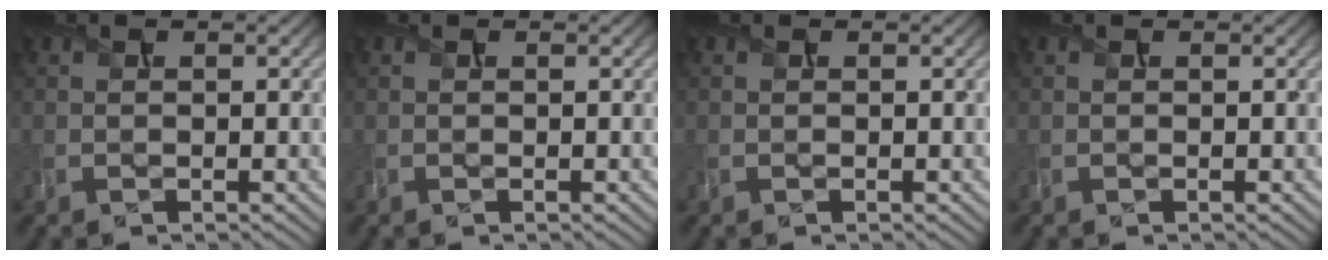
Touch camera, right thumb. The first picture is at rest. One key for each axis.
{"total": 0.0}
{"total": 0.0}
{"total": 0.0}